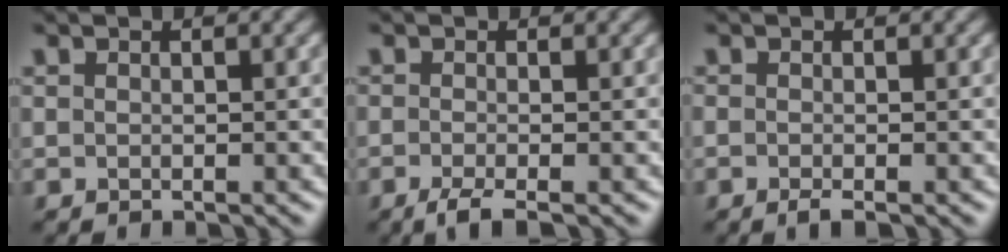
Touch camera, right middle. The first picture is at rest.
{"total": 2.2, "force": [-1.4, 0.4, 1.7], "torque": [-0.036, -0.007, -0.033]}
{"total": 1.2, "force": [-0.7, 0.2, 0.9], "torque": [-0.019, -0.006, -0.014]}